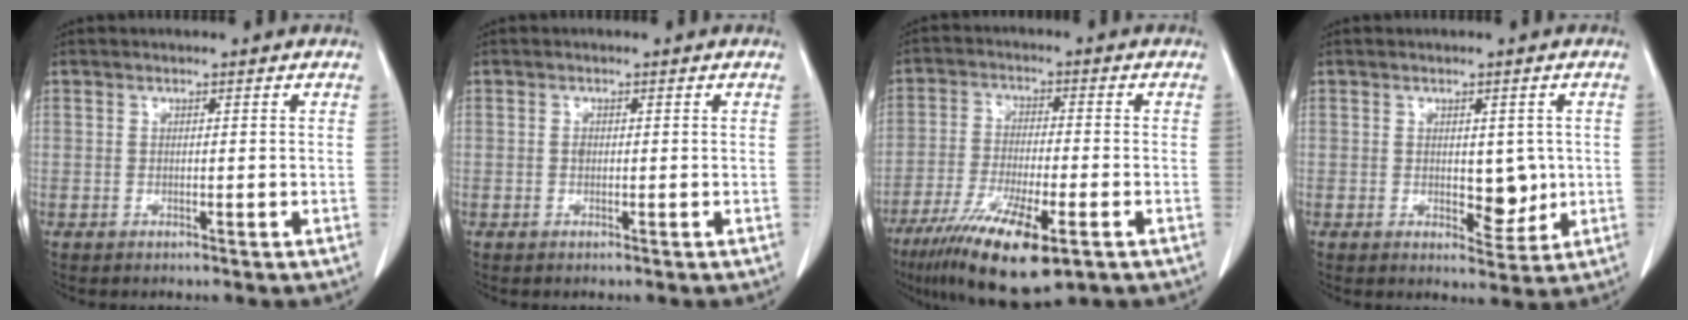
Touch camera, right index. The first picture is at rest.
{"total": 0.7, "force": [0.0, 0.5, 0.5], "torque": [-0.011, 0.001, -0.002]}
{"total": 14.3, "force": [-8.1, 2.9, 11.4], "torque": [-0.210, -0.033, -0.137]}
{"total": 4.6, "force": [0.1, 2.5, 3.8], "torque": [-0.043, -0.009, 0.009]}